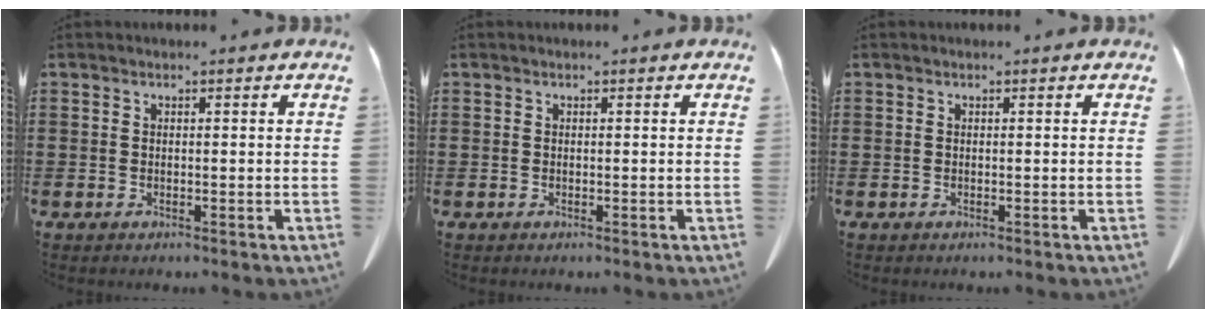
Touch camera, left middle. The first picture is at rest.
{"total": 0.0}
{"total": 0.0}